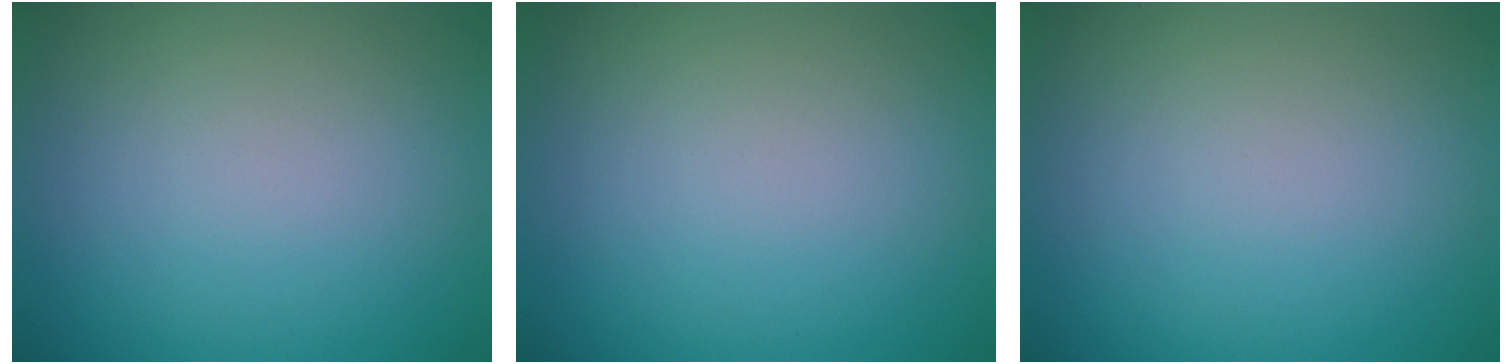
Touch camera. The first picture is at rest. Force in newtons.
{"total": 0.0}
{"total": 0.0}